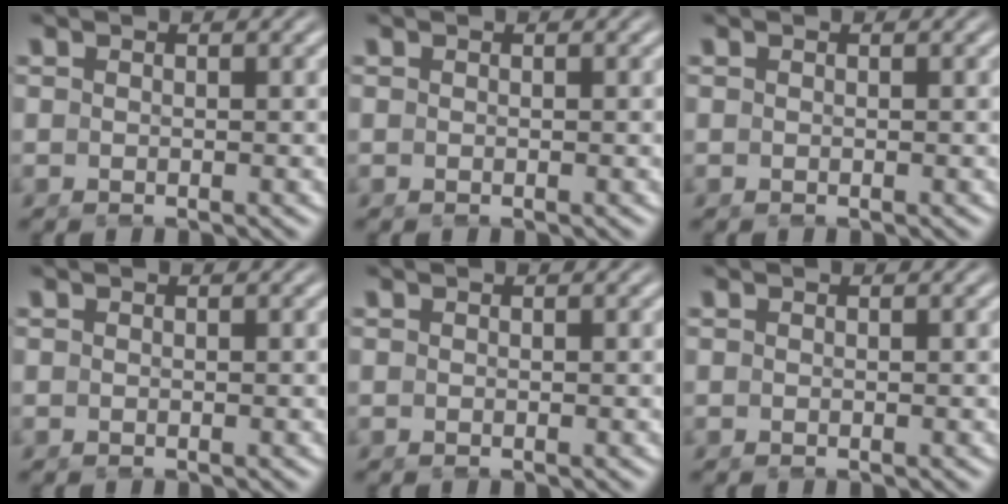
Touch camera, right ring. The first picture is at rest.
{"total": 0.0}
{"total": 0.0}
{"total": 1.3, "force": [-0.4, -1.2, -0.5], "torque": [0.016, -0.013, 0.004]}
{"total": 0.0}
{"total": 0.0}